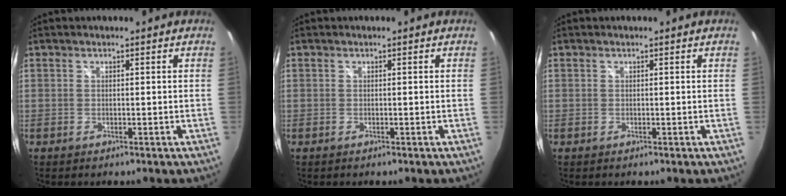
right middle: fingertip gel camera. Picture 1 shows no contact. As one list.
[{"total": 0.0}, {"total": 0.0}]